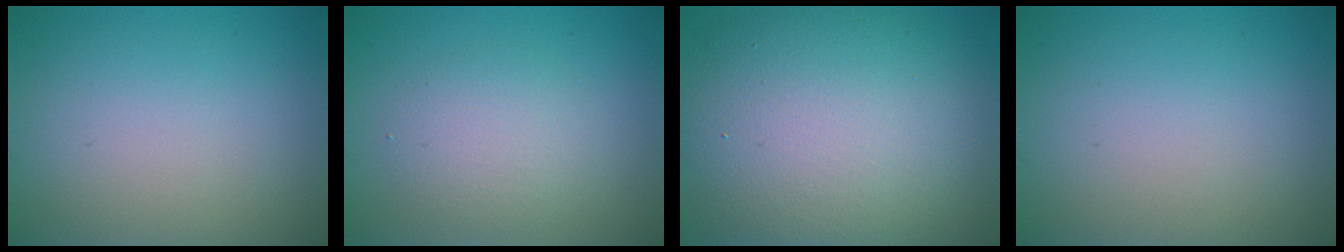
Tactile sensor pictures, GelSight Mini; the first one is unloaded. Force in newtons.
{"total": 2.7, "press": 2.7, "slide": 0.3}
{"total": 13.5, "press": 13.5, "slide": 0.9}
{"total": 0.0}